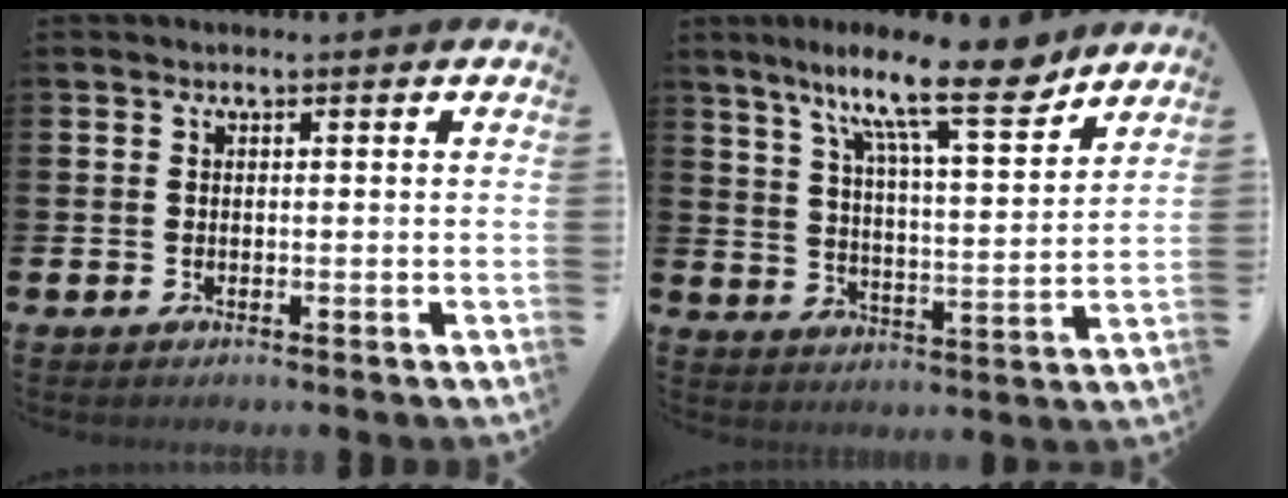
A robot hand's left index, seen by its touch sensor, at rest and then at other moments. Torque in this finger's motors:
{"motor_torque": [1.46, -0.68, 1.05, 0.13]}